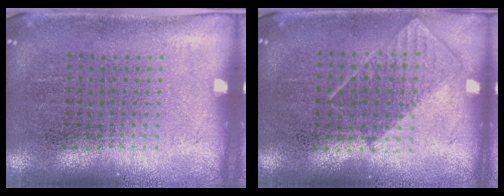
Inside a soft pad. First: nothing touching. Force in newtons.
{"total": 0.7, "press": 0.6, "slide": 0.4}